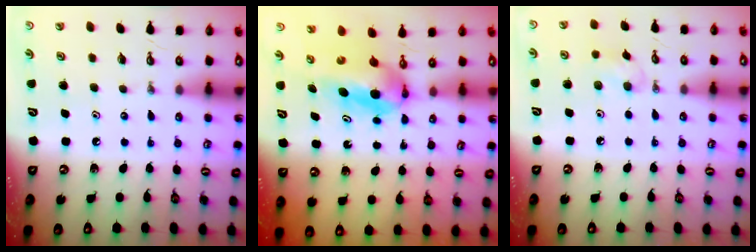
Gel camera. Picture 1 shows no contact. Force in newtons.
{"total": 5.7, "press": 5.4, "slide": 1.9}
{"total": 7.4, "press": 7.4, "slide": 0.8}